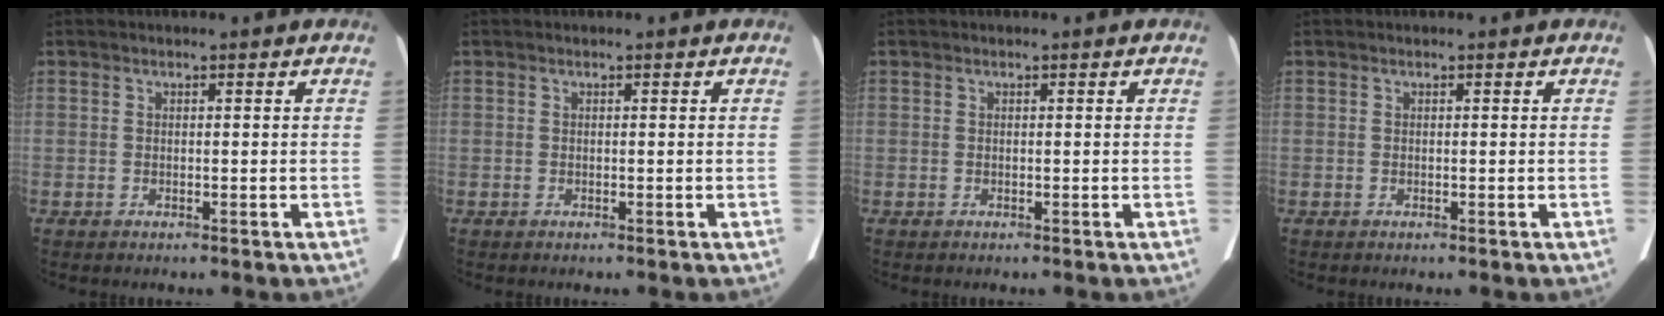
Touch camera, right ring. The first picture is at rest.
{"total": 0.0}
{"total": 0.0}
{"total": 0.0}